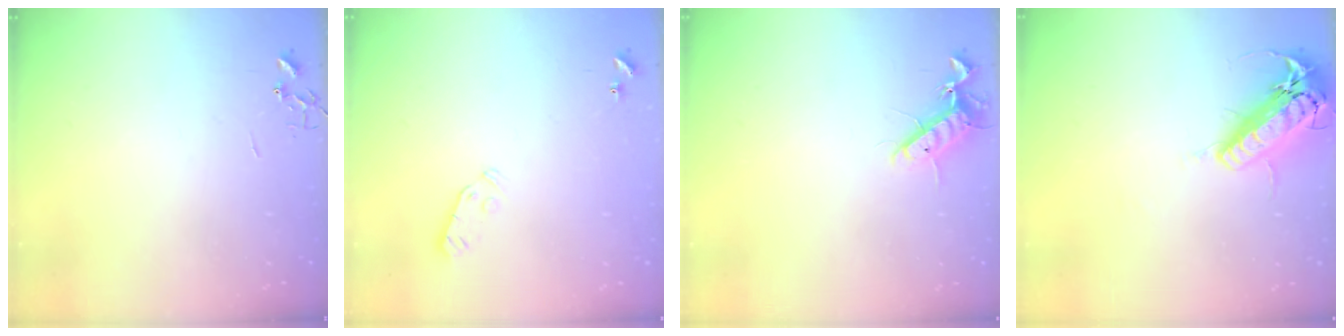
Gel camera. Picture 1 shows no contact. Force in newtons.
{"total": 3.8, "press": 3.7, "slide": 0.8}
{"total": 11.0, "press": 10.9, "slide": 1.9}
{"total": 18.2, "press": 17.8, "slide": 3.8}